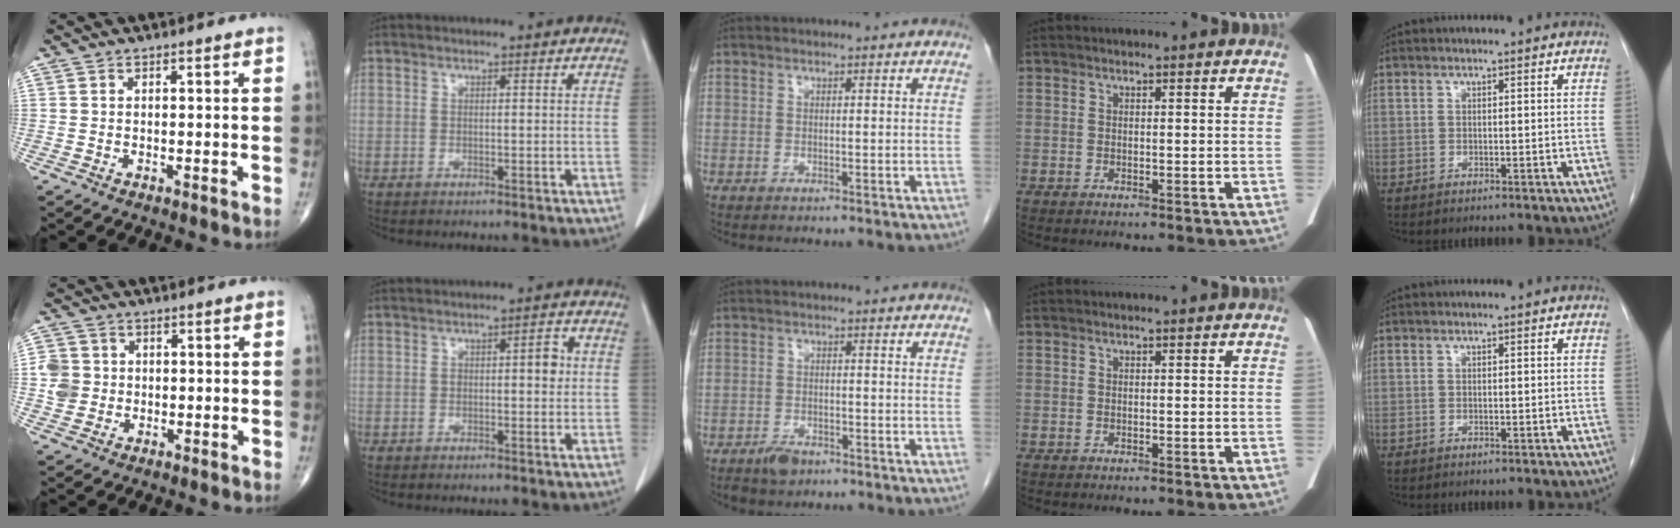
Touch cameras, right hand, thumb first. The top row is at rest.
{"thumb": {"total": 5.2, "force": [-0.1, 4.9, 1.6], "torque": [-0.014, 0.006, -0.005]}, "index": {"total": 3.3, "force": [0.3, 1.2, 3.0], "torque": [-0.044, 0.010, 0.006]}, "middle": {"total": 3.2, "force": [-2.3, 1.5, 1.5], "torque": [-0.031, -0.001, -0.034]}}